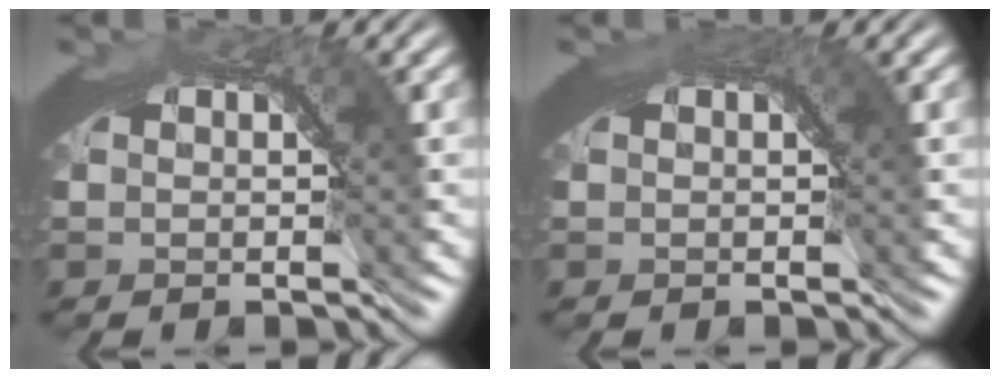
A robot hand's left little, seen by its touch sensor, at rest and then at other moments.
{"total": 1.0, "force": [0.5, 0.2, 0.8], "torque": [-0.007, 0.000, 0.006]}